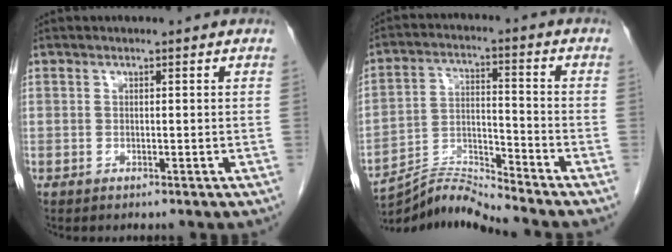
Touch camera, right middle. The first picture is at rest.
{"total": 9.0, "force": [-8.6, -2.6, 0.2], "torque": [-0.014, 0.017, -0.158]}